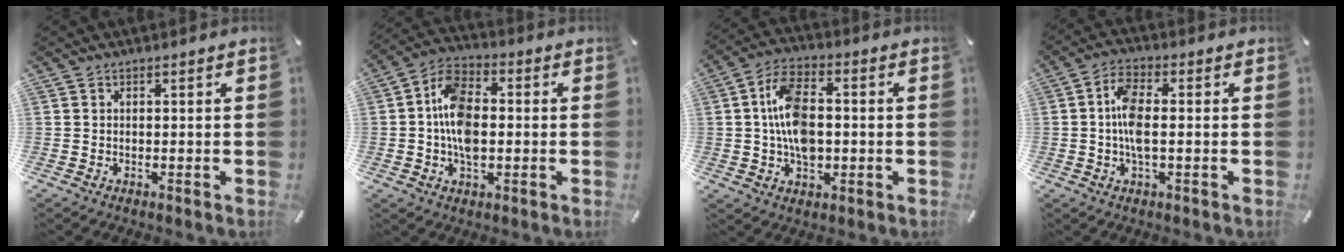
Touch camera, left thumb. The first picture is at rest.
{"total": 10.8, "force": [-1.0, 6.9, 8.2], "torque": [-0.167, 0.012, -0.019]}
{"total": 11.1, "force": [-0.4, 7.2, 8.5], "torque": [-0.168, 0.014, -0.006]}
{"total": 7.3, "force": [-0.4, 3.1, 6.7], "torque": [-0.145, -0.001, -0.012]}